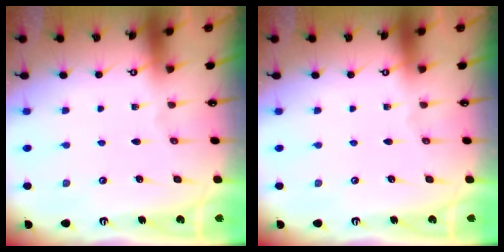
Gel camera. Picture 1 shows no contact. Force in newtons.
{"total": 0.0}